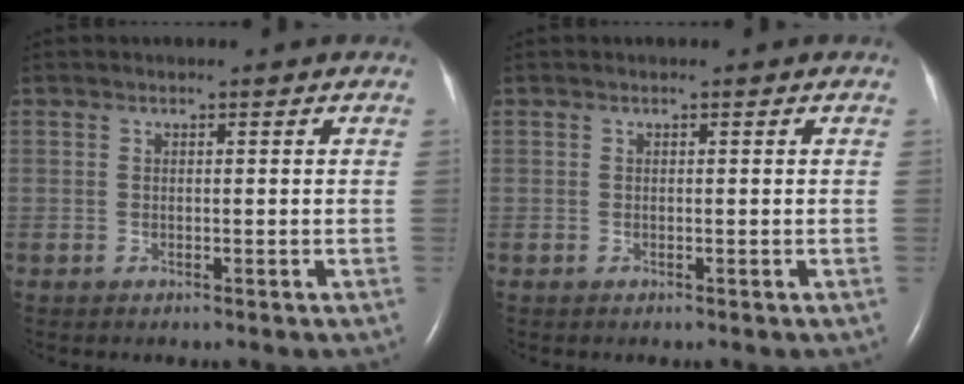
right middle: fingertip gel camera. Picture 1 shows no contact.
{"total": 0.0}